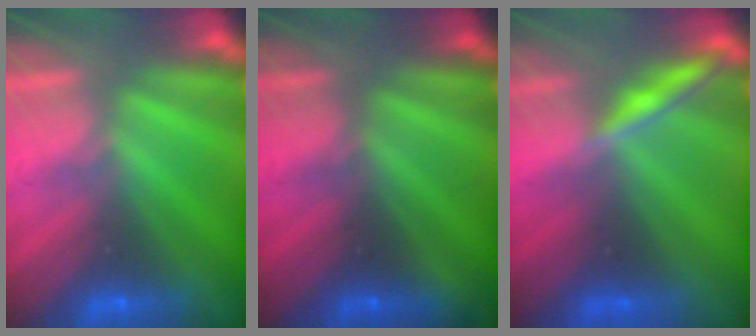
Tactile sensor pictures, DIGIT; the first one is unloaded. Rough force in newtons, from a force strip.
{"total": 1.7}
{"total": 1.9}